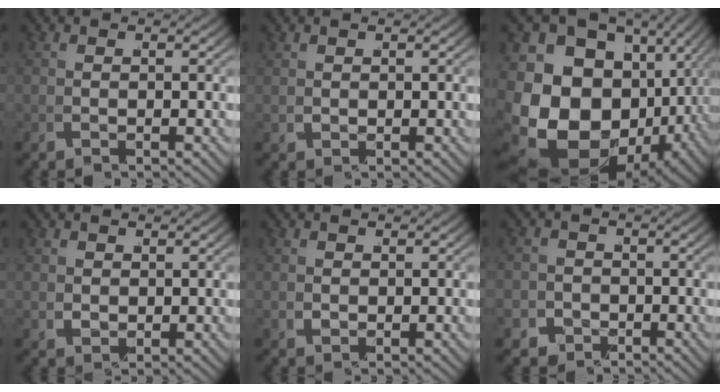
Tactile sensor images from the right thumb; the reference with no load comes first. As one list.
[{"total": 1.8, "force": [0.8, 1.4, 0.7], "torque": [-0.026, -0.001, 0.017]}, {"total": 22.2, "force": [-0.5, 16.9, 14.4], "torque": [-0.295, -0.065, 0.009]}, {"total": 2.4, "force": [1.2, 1.6, 1.1], "torque": [-0.030, -0.008, 0.032]}, {"total": 1.9, "force": [0.8, 1.5, 0.9], "torque": [-0.027, -0.005, 0.019]}, {"total": 4.4, "force": [-1.9, 3.9, 0.5], "torque": [-0.015, -0.010, -0.041]}]